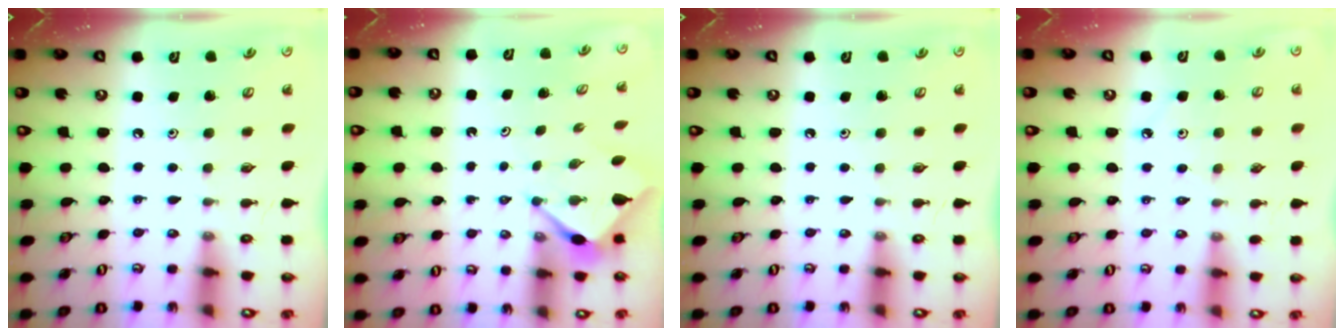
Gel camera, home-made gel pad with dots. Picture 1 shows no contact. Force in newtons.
{"total": 3.0, "press": 3.0, "slide": 0.3}
{"total": 0.0}
{"total": 3.9, "press": 3.8, "slide": 0.7}